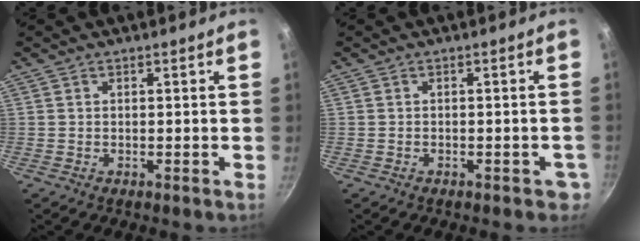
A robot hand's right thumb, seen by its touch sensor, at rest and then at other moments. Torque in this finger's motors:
{"motor_torque": [0.38, 0.74, -0.24, 0.16, 0.00]}